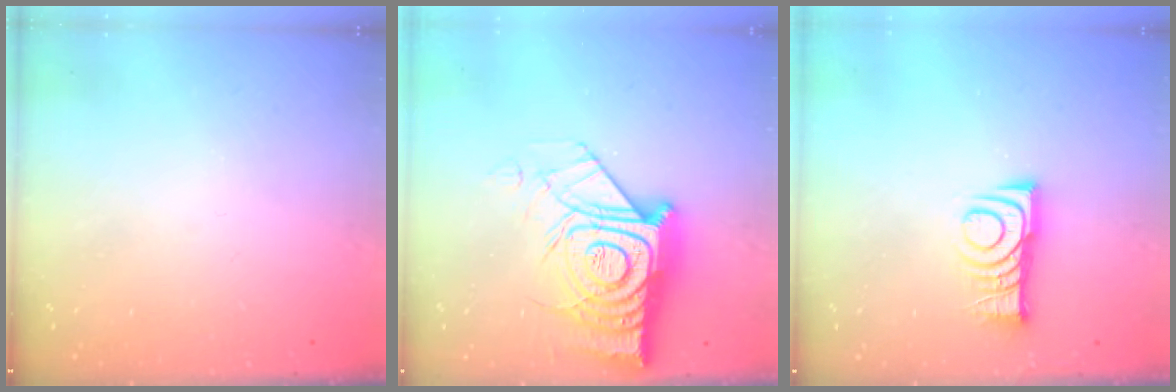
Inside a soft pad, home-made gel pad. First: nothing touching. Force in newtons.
{"total": 22.0, "press": 21.9, "slide": 1.7}
{"total": 8.7, "press": 8.7, "slide": 0.8}